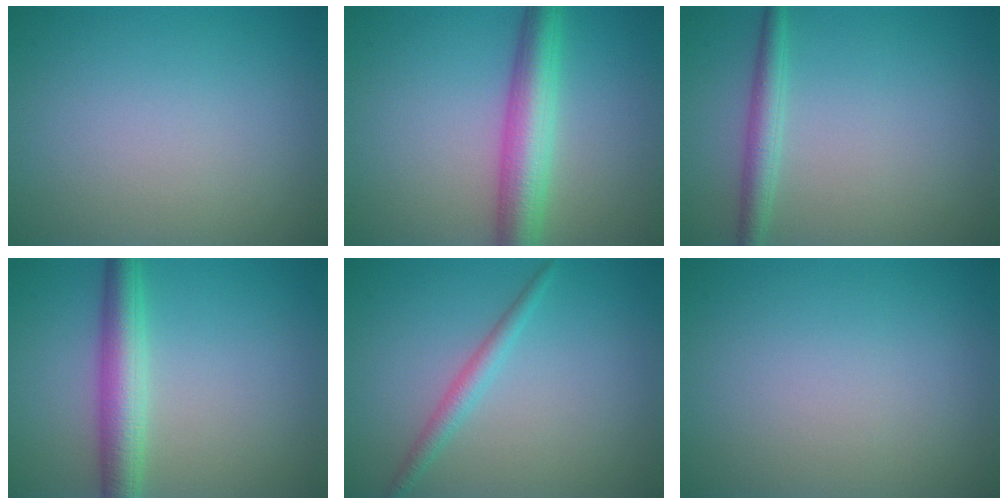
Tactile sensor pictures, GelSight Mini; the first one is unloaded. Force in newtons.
{"total": 5.6, "press": 5.6, "slide": 0.3}
{"total": 2.3, "press": 2.3, "slide": 0.1}
{"total": 4.5, "press": 4.5, "slide": 0.1}
{"total": 1.8, "press": 1.8, "slide": 0.1}
{"total": 0.0}